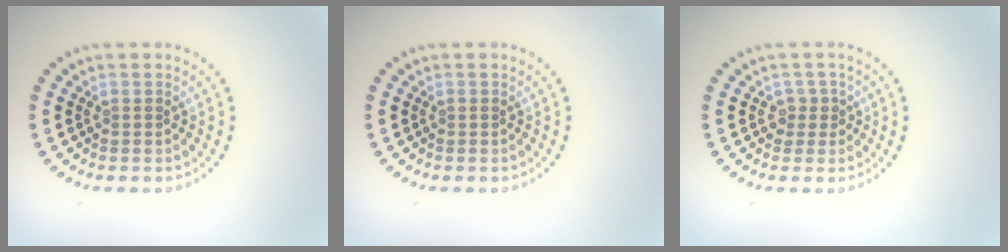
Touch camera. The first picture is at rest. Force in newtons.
{"total": 0.0}
{"total": 1.5, "press": 1.1, "slide": 1.0}